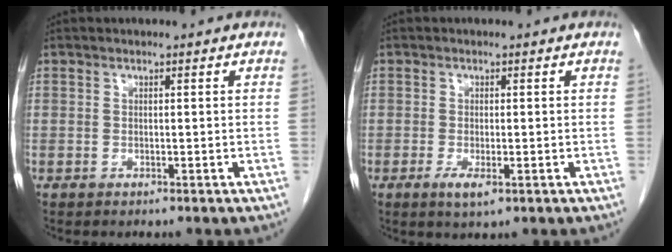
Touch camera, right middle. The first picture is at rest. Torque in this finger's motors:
{"motor_torque": [0.28, -0.30, 0.22, 0.05]}